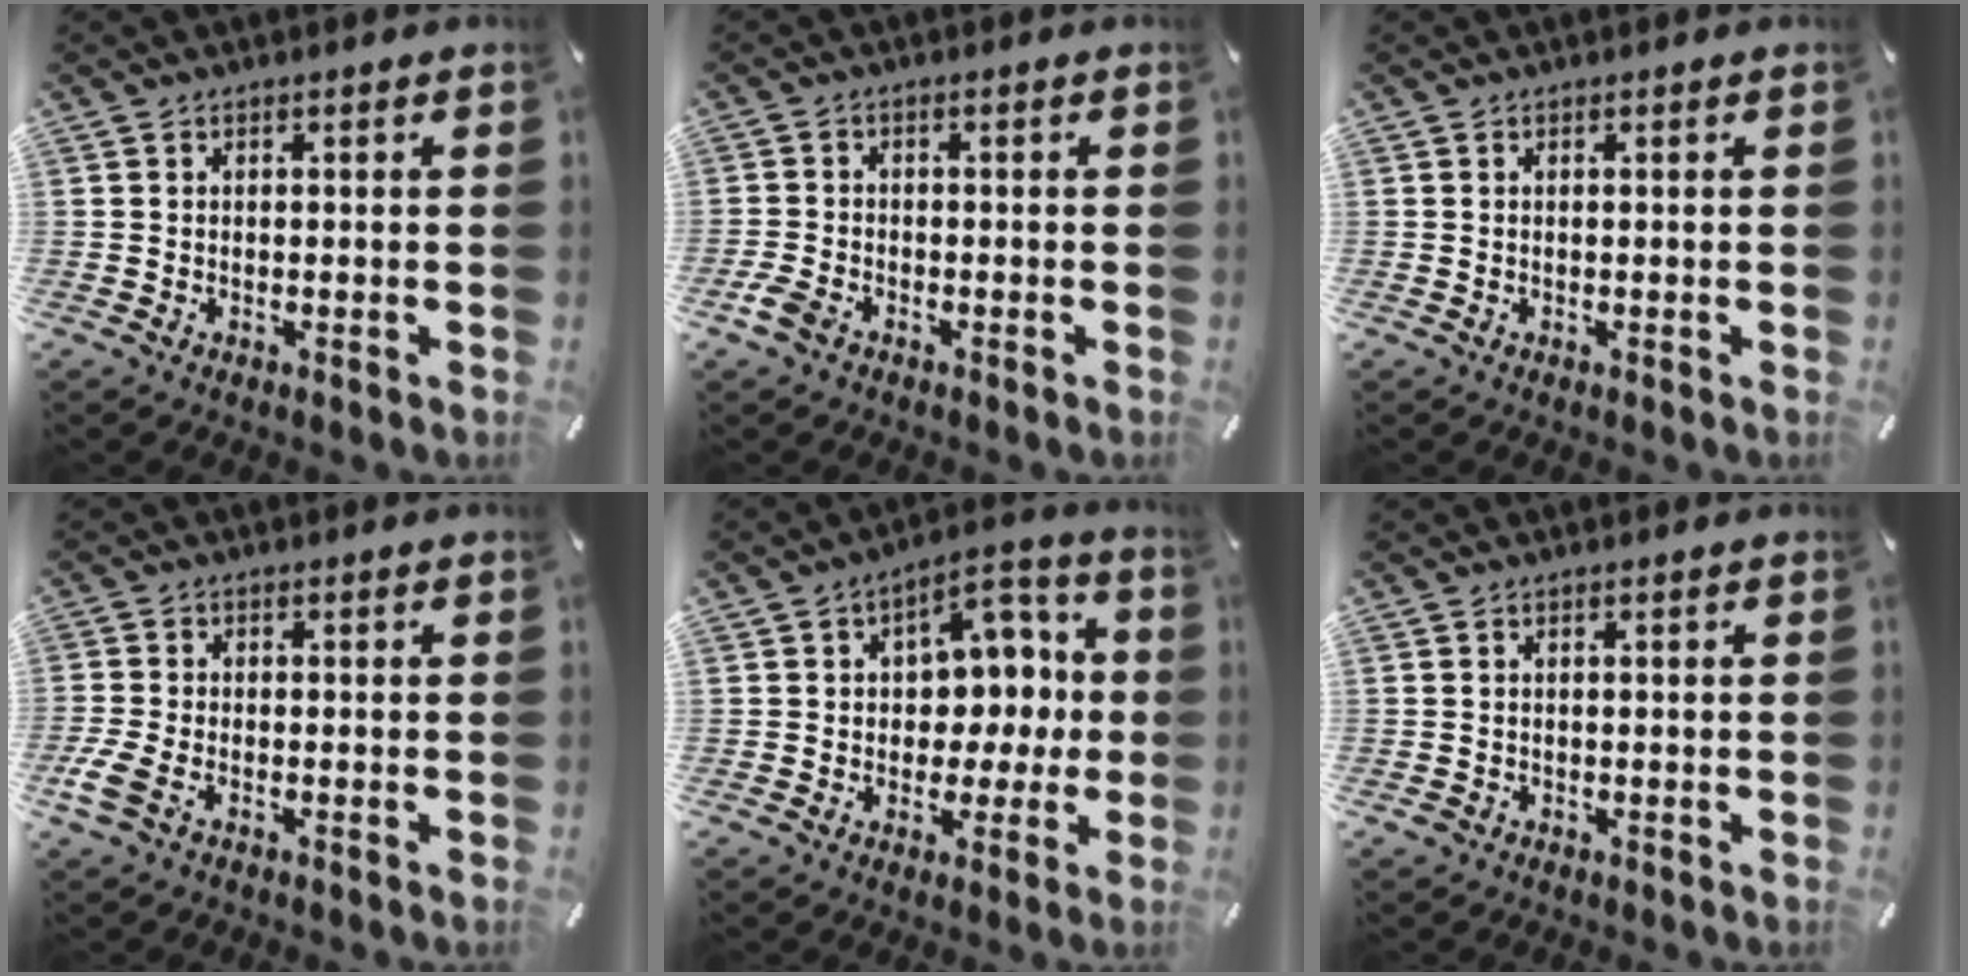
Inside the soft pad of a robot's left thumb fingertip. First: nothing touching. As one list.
[{"total": 3.3, "force": [-2.1, 1.8, 1.8], "torque": [-0.057, -0.001, -0.046]}, {"total": 0.0}, {"total": 4.2, "force": [-2.0, 2.2, 3.0], "torque": [-0.082, -0.006, -0.042]}, {"total": 10.1, "force": [0.8, 8.4, 5.6], "torque": [-0.056, -0.008, 0.016]}, {"total": 0.7, "force": [-0.2, 0.7, 0.1], "torque": [-0.002, 0.002, -0.006]}]